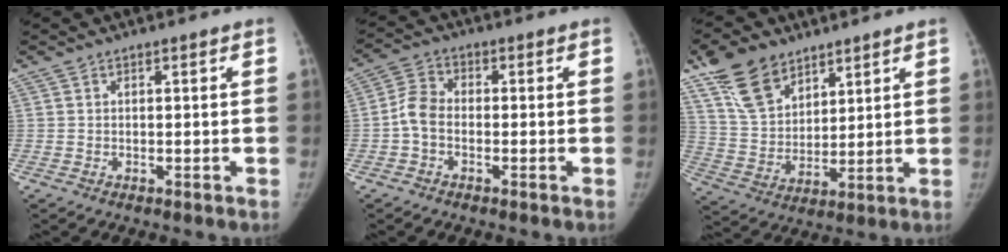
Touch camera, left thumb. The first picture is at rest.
{"total": 5.0, "force": [-1.3, 3.5, 3.4], "torque": [-0.063, 0.017, -0.038]}
{"total": 13.2, "force": [8.8, 7.7, 6.2], "torque": [-0.095, -0.031, 0.173]}